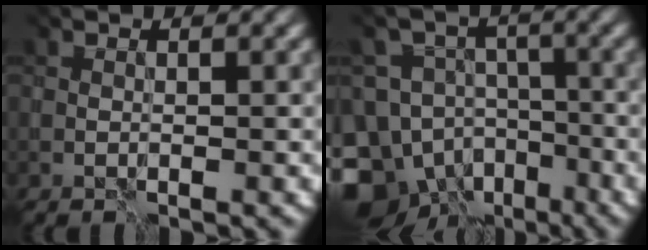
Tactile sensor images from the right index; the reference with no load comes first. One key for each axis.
{"total": 13.4, "fx": -7.3, "fy": 10.6, "fz": 3.9, "tx": -0.080, "ty": -0.010, "tz": -0.124}